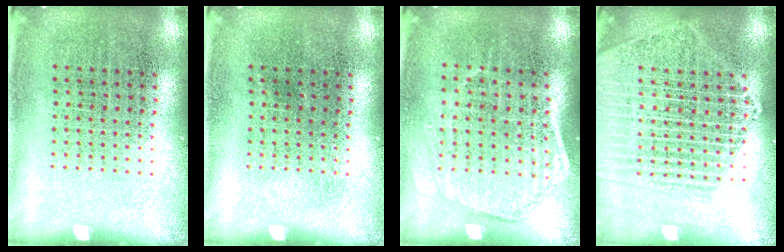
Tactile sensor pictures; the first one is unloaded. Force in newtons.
{"total": 0.0}
{"total": 1.5, "press": 1.4, "slide": 0.5}
{"total": 2.0, "press": 1.8, "slide": 0.9}